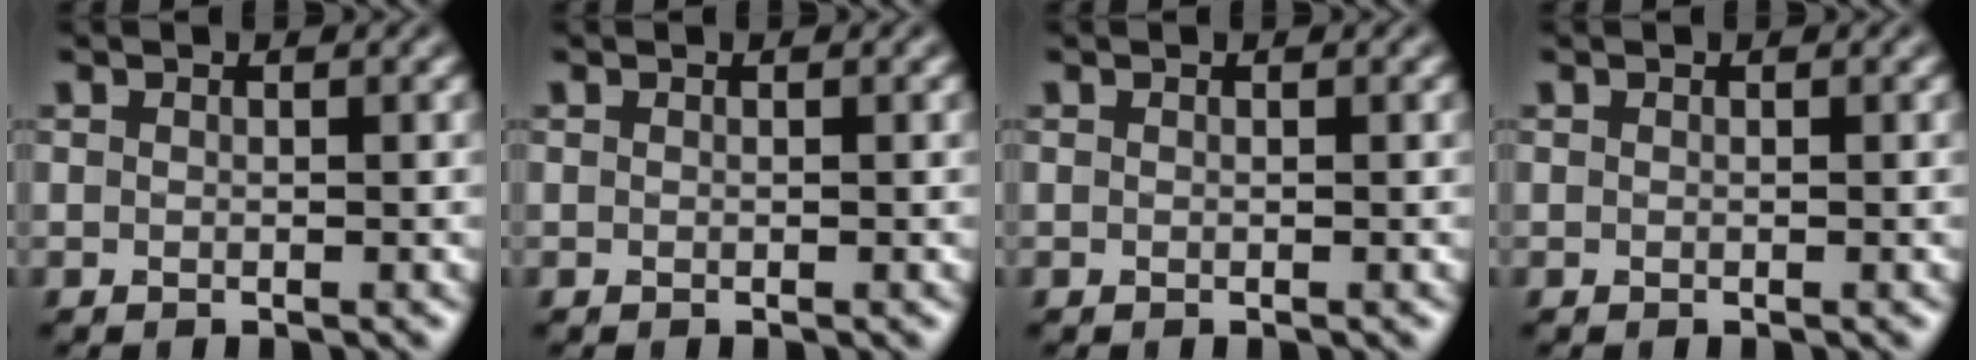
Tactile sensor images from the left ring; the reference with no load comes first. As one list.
[{"total": 0.0}, {"total": 0.0}, {"total": 0.0}]